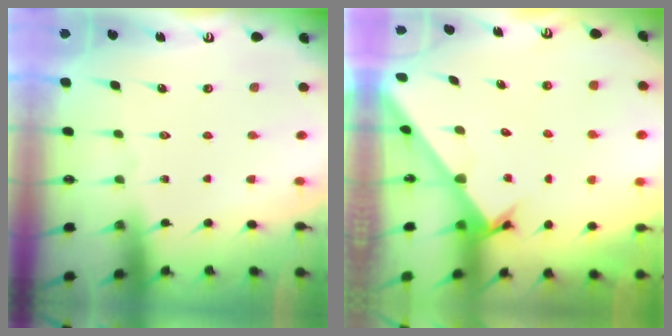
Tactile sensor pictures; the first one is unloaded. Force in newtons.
{"total": 2.2, "press": 2.2, "slide": 0.2}